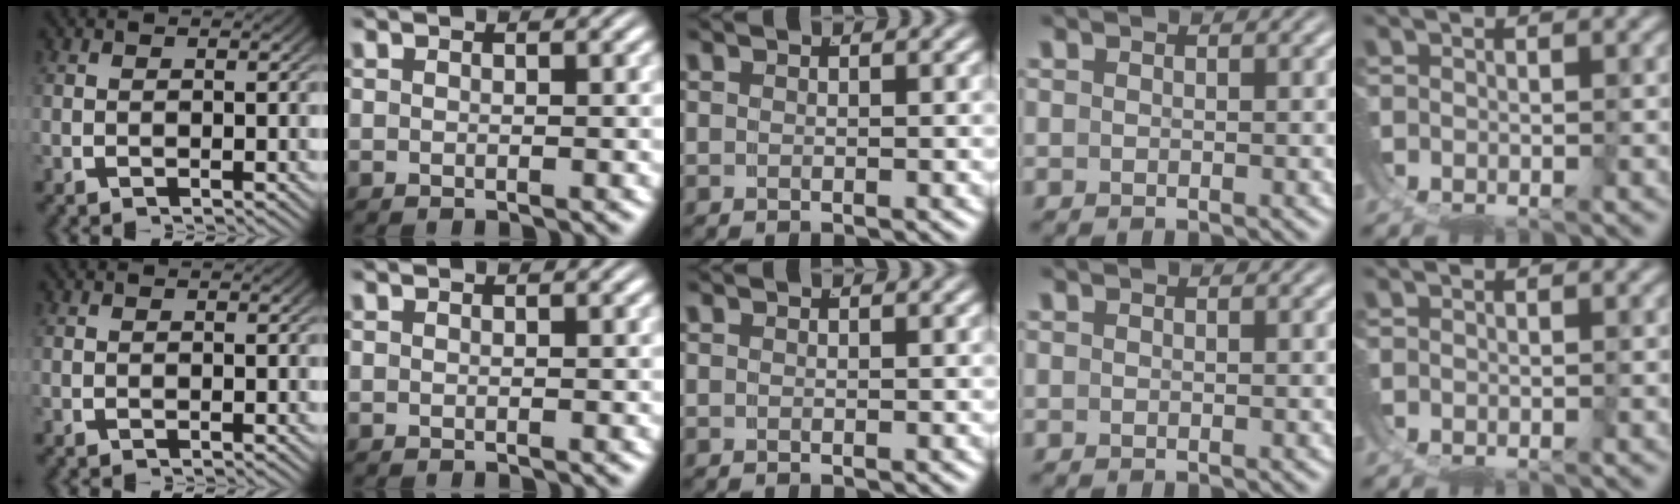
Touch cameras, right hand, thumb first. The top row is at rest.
{}